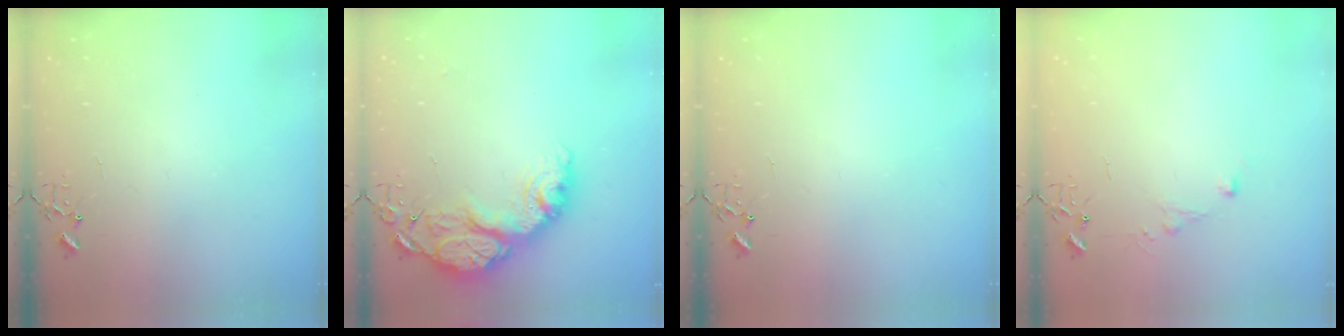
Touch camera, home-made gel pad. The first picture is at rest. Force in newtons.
{"total": 19.9, "press": 19.9, "slide": 1.4}
{"total": 0.0}
{"total": 4.4, "press": 4.4, "slide": 0.5}